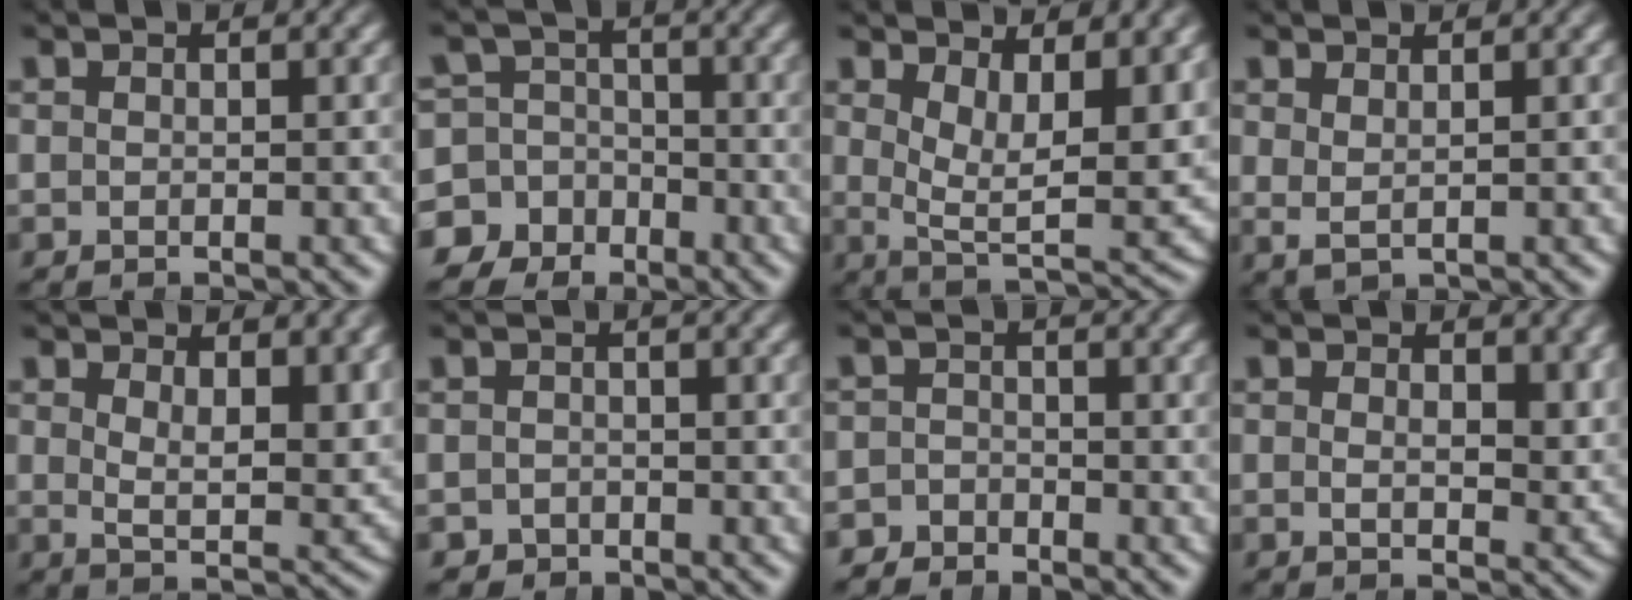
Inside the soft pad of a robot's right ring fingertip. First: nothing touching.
{"total": 11.0, "force": [-3.5, 10.1, 2.6], "torque": [-0.061, -0.040, -0.069]}
{"total": 6.4, "force": [2.1, 3.1, 5.3], "torque": [-0.086, -0.024, 0.035]}
{"total": 1.3, "force": [0.9, 0.1, 0.9], "torque": [-0.015, -0.007, 0.029]}
{"total": 3.7, "force": [2.1, 0.9, 2.9], "torque": [-0.048, -0.022, 0.040]}
{"total": 1.9, "force": [-1.4, 1.3, -0.3], "torque": [0.010, -0.017, -0.017]}
{"total": 2.6, "force": [-2.2, 1.2, -0.6], "torque": [0.018, -0.012, -0.037]}
{"total": 1.8, "force": [1.1, 0.5, 1.3], "torque": [-0.018, -0.016, 0.024]}